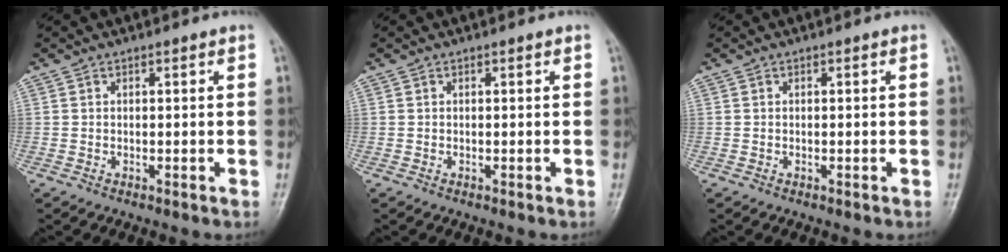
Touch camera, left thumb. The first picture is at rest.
{"total": 0.0}
{"total": 0.0}